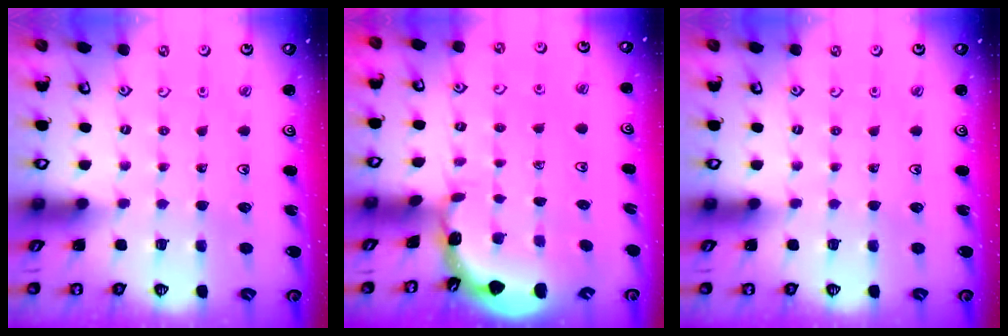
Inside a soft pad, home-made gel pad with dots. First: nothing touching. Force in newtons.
{"total": 1.7, "press": 1.6, "slide": 0.1}
{"total": 0.0}